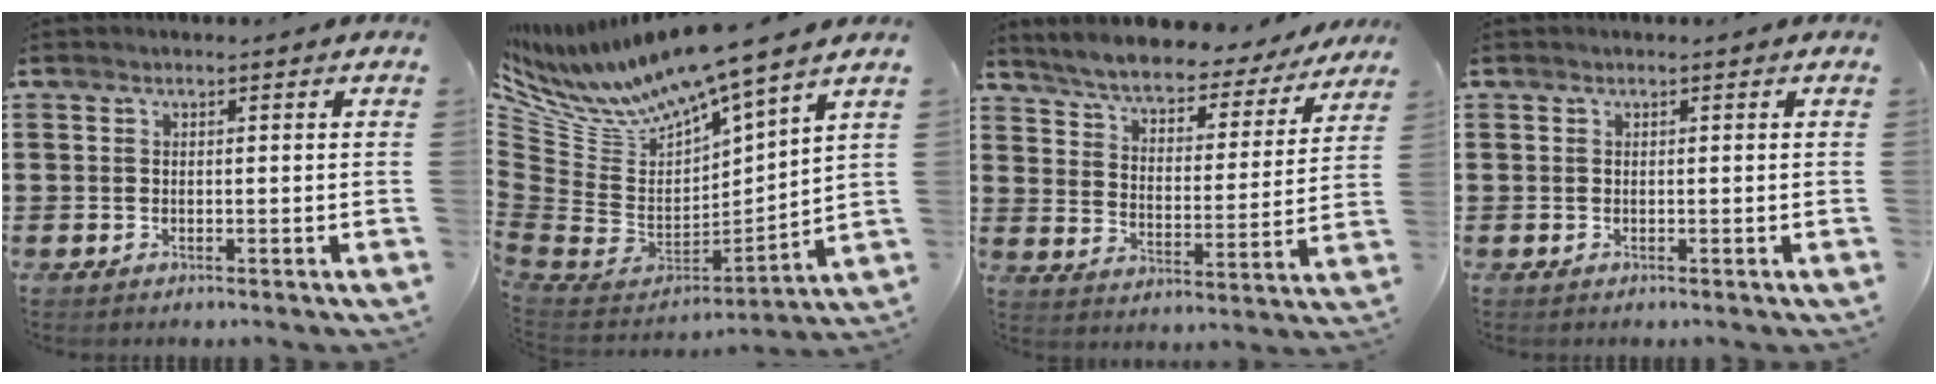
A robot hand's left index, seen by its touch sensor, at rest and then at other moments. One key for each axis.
{"total": 9.9, "fx": 9.0, "fy": 1.8, "fz": 3.8, "tx": -0.123, "ty": -0.073, "tz": 0.153}
{"total": 5.7, "fx": 5.4, "fy": 0.6, "fz": 1.6, "tx": -0.058, "ty": -0.038, "tz": 0.089}
{"total": 0.0}